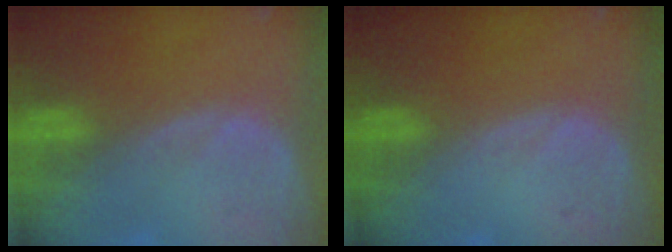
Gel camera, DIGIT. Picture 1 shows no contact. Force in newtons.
{"total": 0.0}